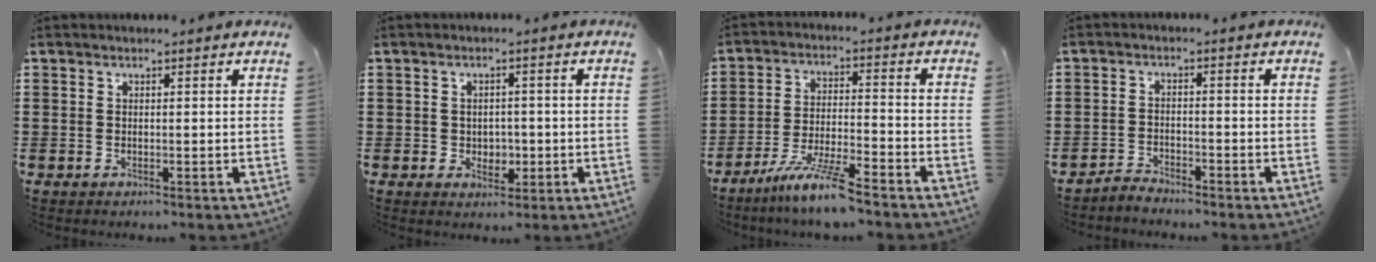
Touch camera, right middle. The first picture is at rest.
{"total": 2.1, "force": [-0.3, 1.9, 0.9], "torque": [-0.016, 0.002, -0.012]}
{"total": 7.9, "force": [-6.5, 0.0, 4.4], "torque": [-0.094, -0.012, -0.124]}
{"total": 2.4, "force": [-2.4, 0.2, 0.0], "torque": [-0.006, 0.004, -0.052]}